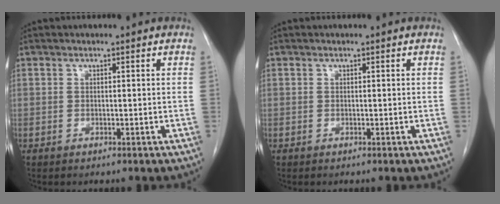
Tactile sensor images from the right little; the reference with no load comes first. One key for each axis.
{"total": 0.0}